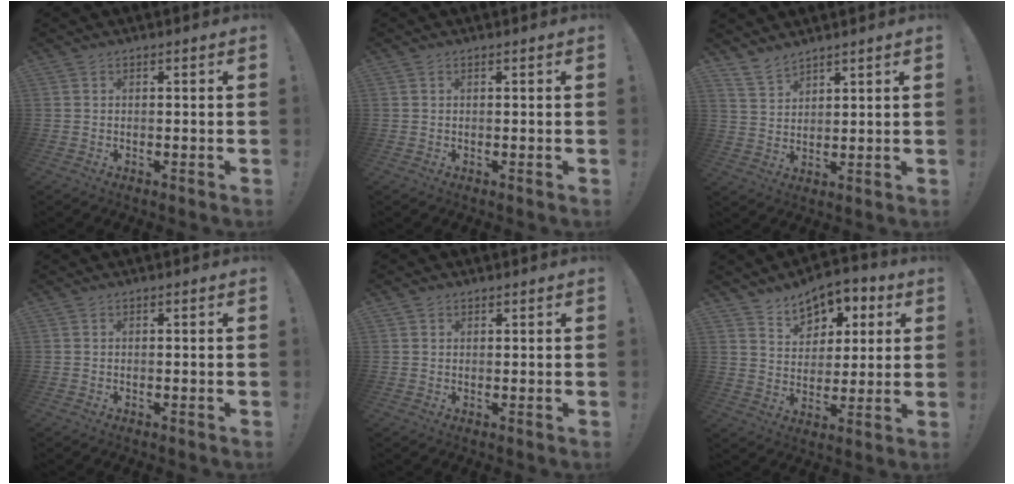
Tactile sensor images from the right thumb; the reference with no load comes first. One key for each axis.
{"total": 0.0}
{"total": 5.9, "fx": 5.2, "fy": 2.4, "fz": 1.4, "tx": -0.035, "ty": -0.031, "tz": 0.104}
{"total": 0.0}
{"total": 1.0, "fx": 0.9, "fy": 0.6, "fz": 0.1, "tx": 0.001, "ty": -0.002, "tz": 0.016}
{"total": 9.0, "fx": 5.9, "fy": 6.2, "fz": 2.8, "tx": -0.043, "ty": -0.041, "tz": 0.114}